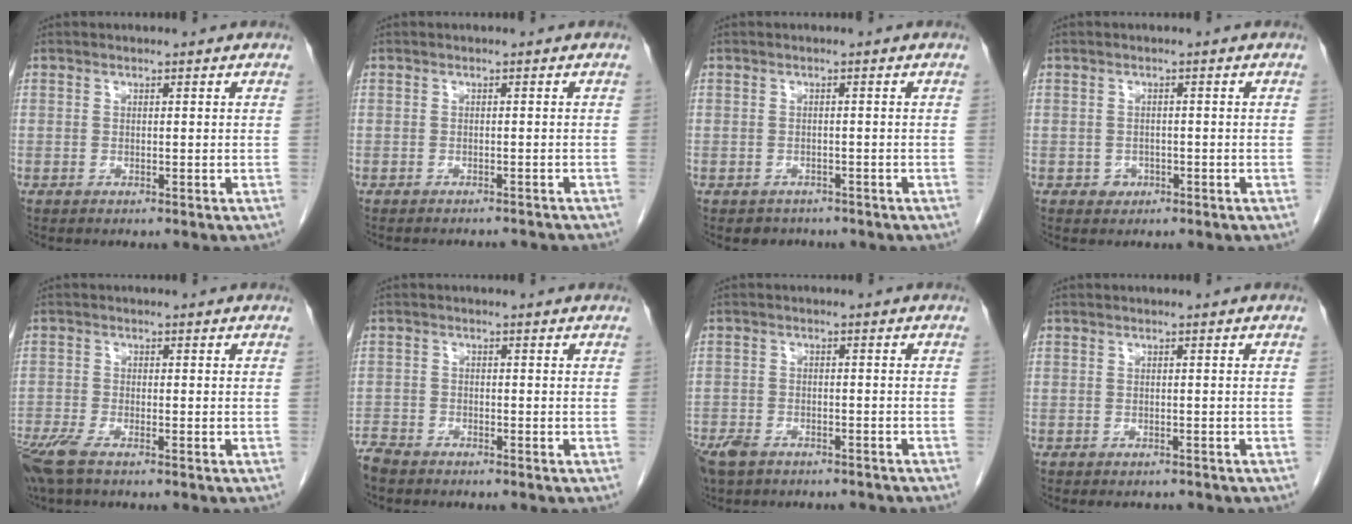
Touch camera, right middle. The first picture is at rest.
{"total": 5.8, "force": [-5.6, 1.0, 1.3], "torque": [-0.011, -0.004, -0.057]}
{"total": 2.1, "force": [-1.6, 1.3, -0.1], "torque": [-0.010, 0.004, -0.024]}
{"total": 1.4, "force": [-0.7, 1.2, 0.3], "torque": [-0.004, 0.005, -0.007]}
{"total": 5.4, "force": [-3.9, 1.0, 3.6], "torque": [-0.079, -0.015, -0.076]}
{"total": 3.2, "force": [-3.0, 0.7, 0.7], "torque": [-0.010, -0.009, -0.059]}
{"total": 9.2, "force": [-7.2, 4.1, 4.0], "torque": [-0.087, -0.002, -0.106]}
{"total": 2.3, "force": [-2.1, 0.8, 0.5], "torque": [-0.003, -0.002, -0.025]}